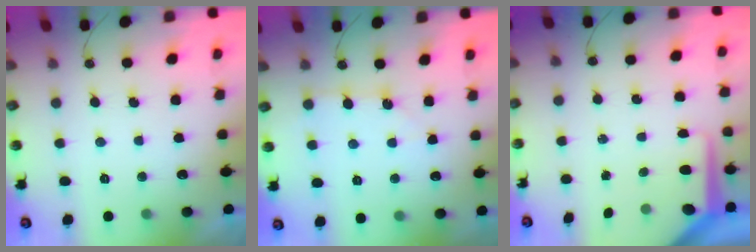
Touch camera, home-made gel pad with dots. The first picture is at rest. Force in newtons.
{"total": 2.6, "press": 2.6, "slide": 0.3}
{"total": 9.0, "press": 8.9, "slide": 0.7}